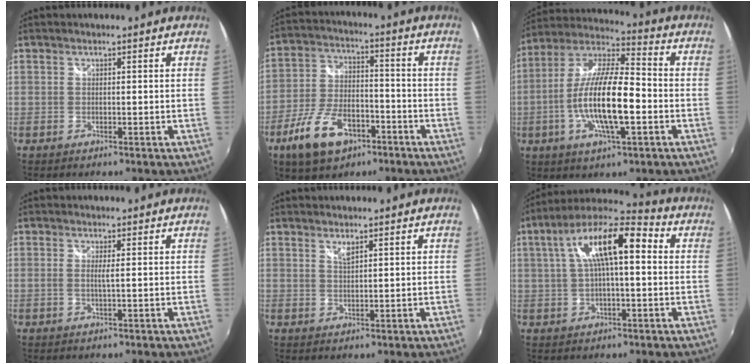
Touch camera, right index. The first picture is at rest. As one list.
[{"total": 14.6, "force": [-6.8, 8.0, 10.2], "torque": [-0.225, -0.020, -0.112]}, {"total": 17.0, "force": [-4.0, 4.6, 15.8], "torque": [-0.308, -0.006, -0.078]}, {"total": 1.4, "force": [0.1, -0.2, 1.3], "torque": [-0.027, -0.003, 0.000]}, {"total": 1.7, "force": [1.2, 0.3, 1.1], "torque": [-0.020, -0.001, 0.020]}, {"total": 14.5, "force": [2.6, 4.7, 13.5], "torque": [-0.236, 0.031, 0.034]}]